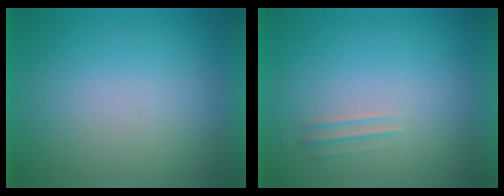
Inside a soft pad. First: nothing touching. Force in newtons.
{"total": 1.7}